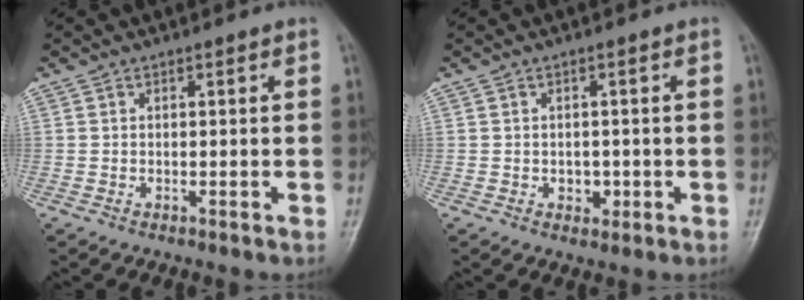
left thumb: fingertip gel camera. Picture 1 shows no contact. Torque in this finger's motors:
{"motor_torque": [-0.10, 0.11, 0.21, 0.04, 0.00]}